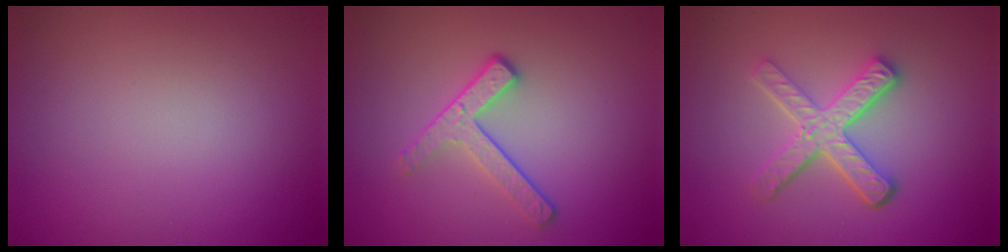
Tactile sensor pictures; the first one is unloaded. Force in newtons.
{"total": 2.9, "press": 2.4, "slide": 1.6}
{"total": 4.6, "press": 3.4, "slide": 3.0}